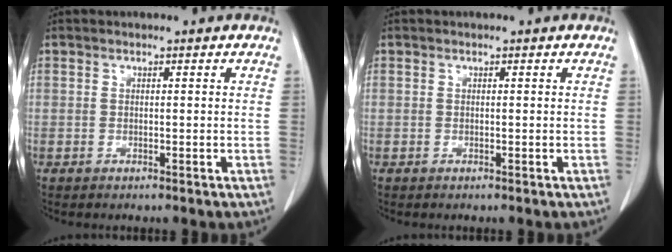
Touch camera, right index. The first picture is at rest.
{"total": 0.0}